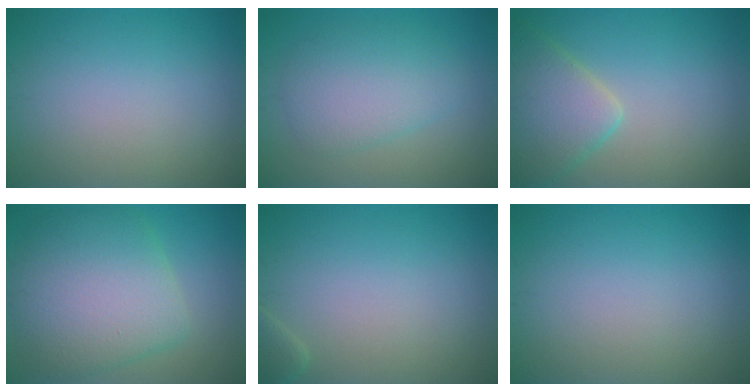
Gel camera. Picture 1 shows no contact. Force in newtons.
{"total": 4.6, "press": 4.6, "slide": 0.0}
{"total": 5.0, "press": 5.0, "slide": 0.5}
{"total": 8.8, "press": 8.8, "slide": 0.3}
{"total": 1.2, "press": 1.2, "slide": 0.2}
{"total": 0.0}